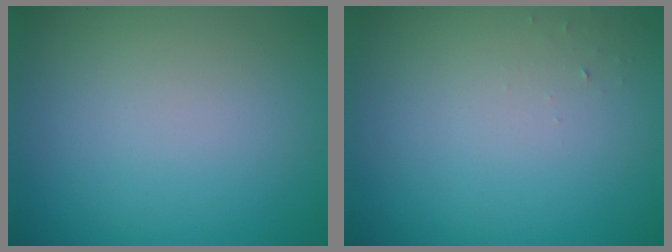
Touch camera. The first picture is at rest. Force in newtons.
{"total": 0.6, "press": 0.6, "slide": 0.1}